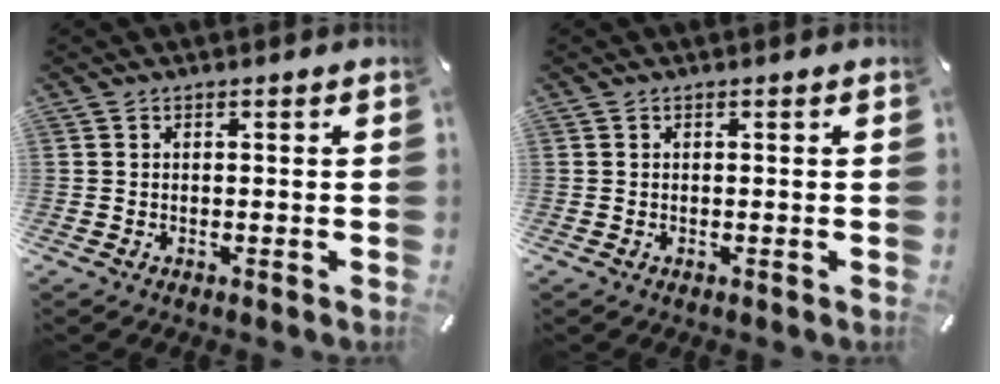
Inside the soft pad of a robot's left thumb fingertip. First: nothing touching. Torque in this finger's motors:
{"motor_torque": [0.14, 0.17, -0.01, 0.00, 0.01]}